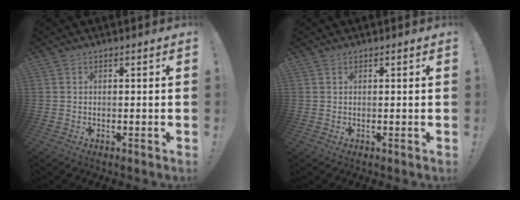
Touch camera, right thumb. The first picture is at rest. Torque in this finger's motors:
{"motor_torque": [0.11, 0.03, -0.13, 0.08, 0.01]}